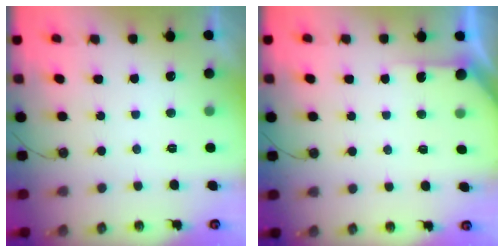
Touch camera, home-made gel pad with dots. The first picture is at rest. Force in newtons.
{"total": 3.3, "press": 3.3, "slide": 0.3}